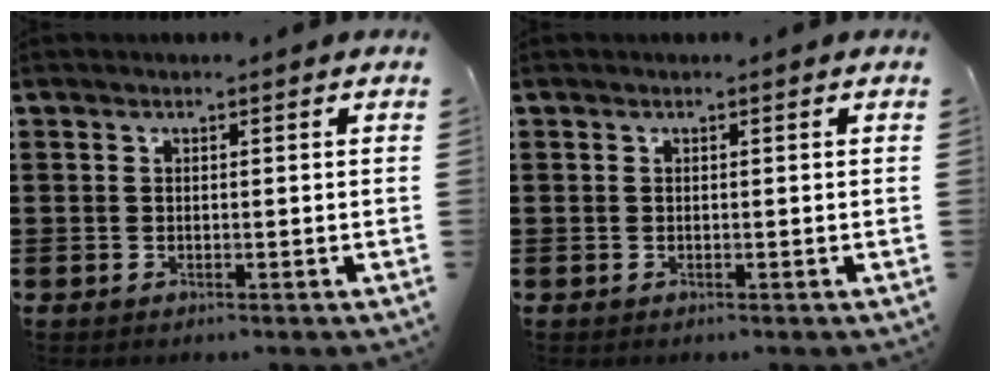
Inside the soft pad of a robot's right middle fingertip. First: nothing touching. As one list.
[{"total": 0.0}]